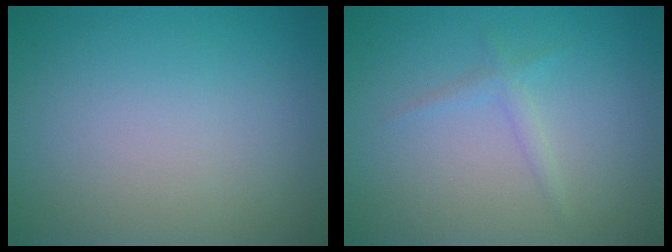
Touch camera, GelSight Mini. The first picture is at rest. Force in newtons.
{"total": 1.1, "press": 1.1, "slide": 0.1}